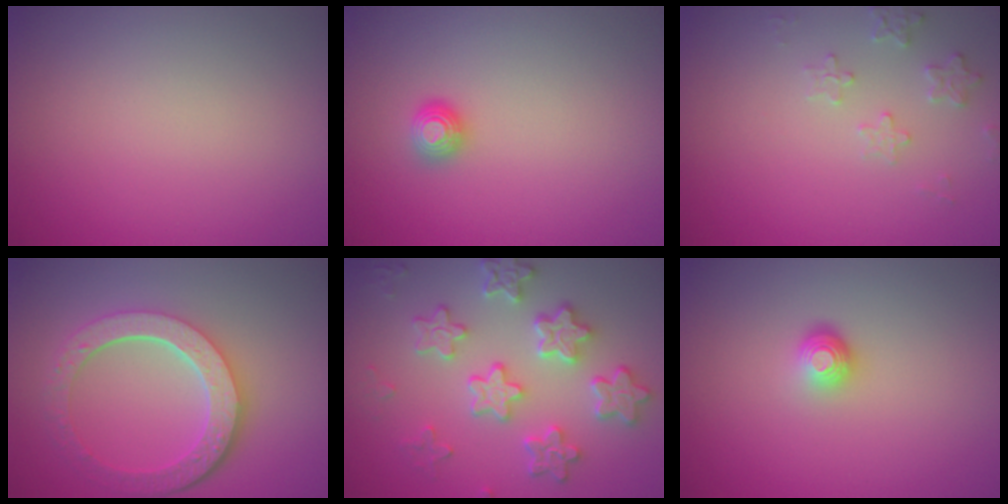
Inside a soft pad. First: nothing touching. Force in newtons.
{"total": 1.1, "press": 1.1, "slide": 0.2}
{"total": 1.9, "press": 1.8, "slide": 0.2}
{"total": 6.1, "press": 4.6, "slide": 4.1}
{"total": 4.6, "press": 4.5, "slide": 1.0}
{"total": 1.8, "press": 1.2, "slide": 1.4}